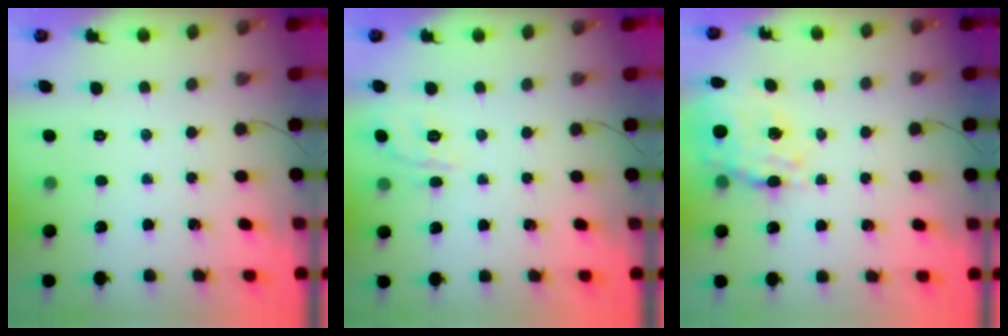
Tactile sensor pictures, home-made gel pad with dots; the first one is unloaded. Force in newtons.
{"total": 7.5, "press": 7.4, "slide": 1.0}
{"total": 14.5, "press": 13.9, "slide": 4.0}